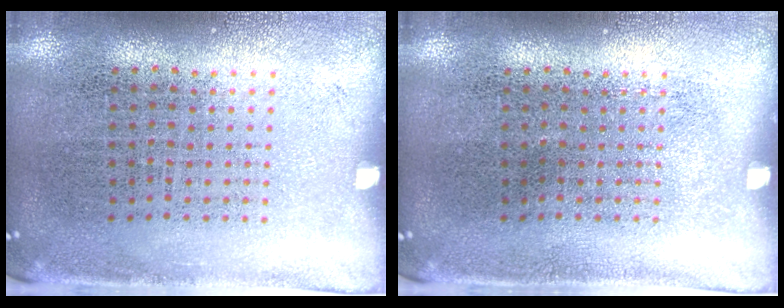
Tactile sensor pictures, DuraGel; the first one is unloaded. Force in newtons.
{"total": 0.0}